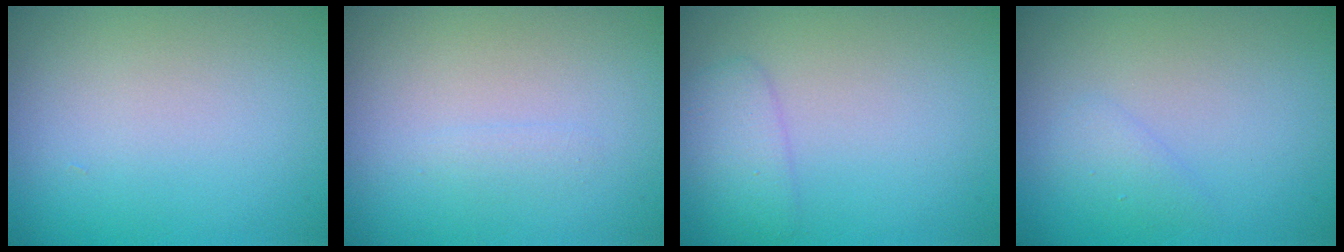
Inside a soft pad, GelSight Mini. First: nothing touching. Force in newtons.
{"total": 0.7, "press": 0.7, "slide": 0.0}
{"total": 2.1, "press": 2.1, "slide": 0.1}
{"total": 1.1, "press": 1.1, "slide": 0.0}